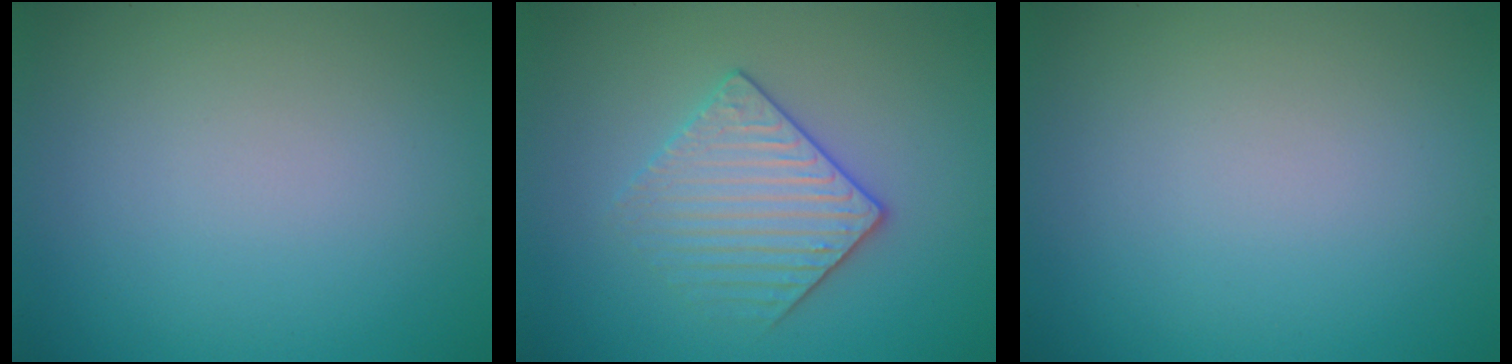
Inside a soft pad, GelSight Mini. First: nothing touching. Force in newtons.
{"total": 3.2, "press": 3.1, "slide": 0.9}
{"total": 0.0}